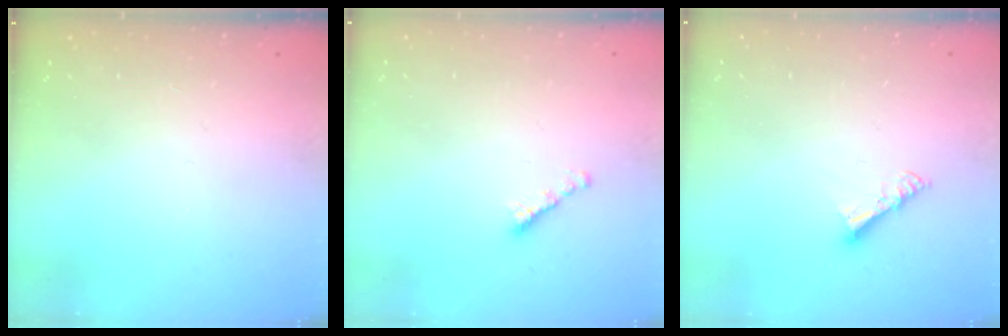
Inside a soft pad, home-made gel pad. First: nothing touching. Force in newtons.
{"total": 2.7, "press": 2.6, "slide": 0.8}
{"total": 4.9, "press": 4.8, "slide": 0.4}